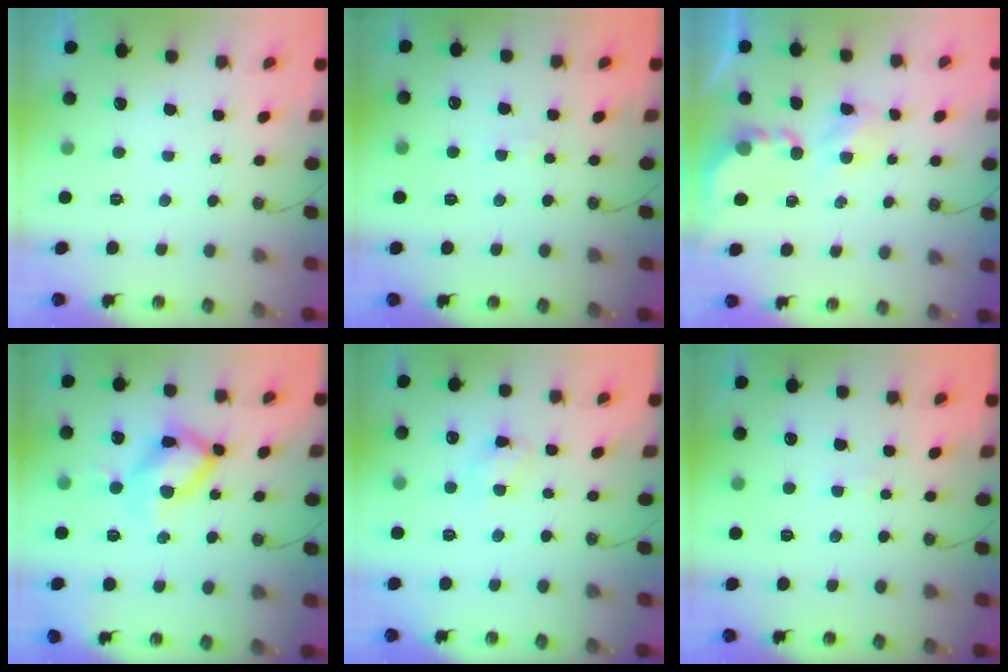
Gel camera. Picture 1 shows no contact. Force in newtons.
{"total": 1.7, "press": 1.7, "slide": 0.2}
{"total": 3.9, "press": 3.9, "slide": 0.1}
{"total": 17.2, "press": 17.2, "slide": 0.9}
{"total": 8.7, "press": 8.6, "slide": 0.6}
{"total": 1.9, "press": 1.9, "slide": 0.2}